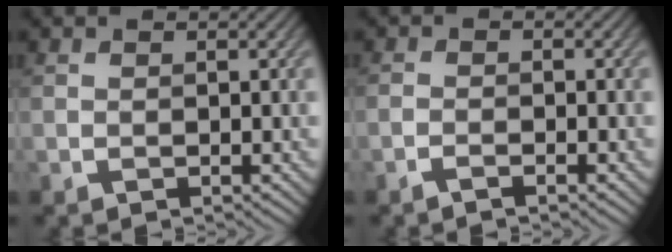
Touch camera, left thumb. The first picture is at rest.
{"total": 1.1, "force": [-1.0, -0.1, 0.5], "torque": [-0.011, 0.002, -0.025]}